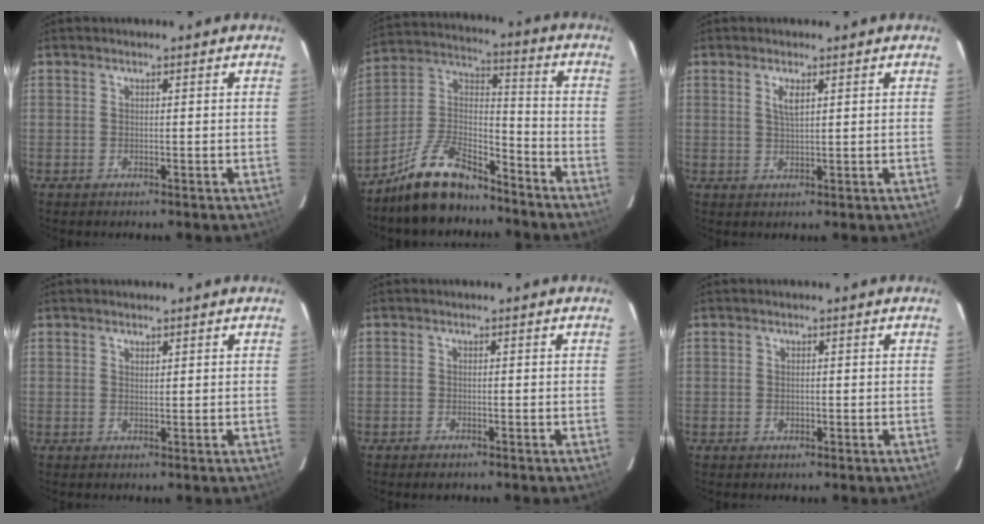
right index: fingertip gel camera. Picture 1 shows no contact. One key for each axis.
{"total": 14.0, "fx": -10.6, "fy": 5.3, "fz": 7.5, "tx": -0.162, "ty": 0.030, "tz": -0.193}
{"total": 2.4, "fx": 1.1, "fy": 0.6, "fz": 2.0, "tx": -0.038, "ty": 0.000, "tz": 0.021}
{"total": 0.7, "fx": 0.6, "fy": 0.3, "fz": 0.2, "tx": -0.004, "ty": 0.001, "tz": 0.011}
{"total": 1.6, "fx": -1.3, "fy": 0.7, "fz": 0.7, "tx": -0.020, "ty": 0.001, "tz": -0.023}
{"total": 0.9, "fx": -0.2, "fy": 0.9, "fz": 0.3, "tx": -0.003, "ty": 0.000, "tz": -0.002}